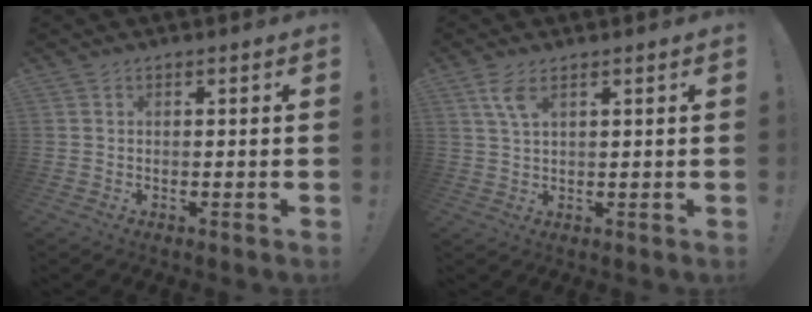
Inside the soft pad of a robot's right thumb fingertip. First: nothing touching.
{"total": 5.2, "force": [2.6, 2.0, 4.0], "torque": [-0.079, -0.001, 0.048]}